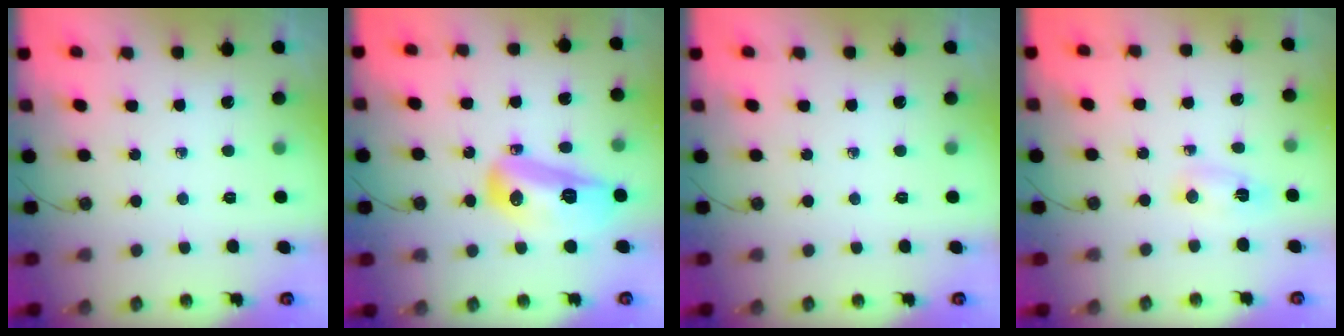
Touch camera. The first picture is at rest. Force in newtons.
{"total": 13.4, "press": 13.4, "slide": 1.2}
{"total": 0.0}
{"total": 2.8, "press": 2.5, "slide": 1.4}